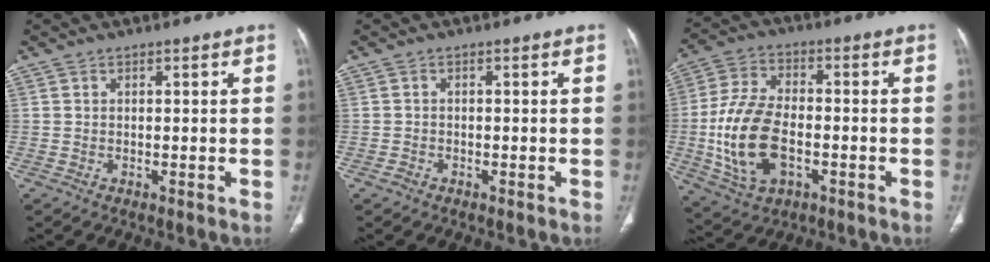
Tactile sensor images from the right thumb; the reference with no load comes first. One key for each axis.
{"total": 1.1, "fx": -0.7, "fy": 0.8, "fz": 0.2, "tx": -0.006, "ty": 0.003, "tz": -0.016}
{"total": 15.5, "fx": -3.2, "fy": 9.1, "fz": 12.1, "tx": -0.243, "ty": 0.014, "tz": -0.053}